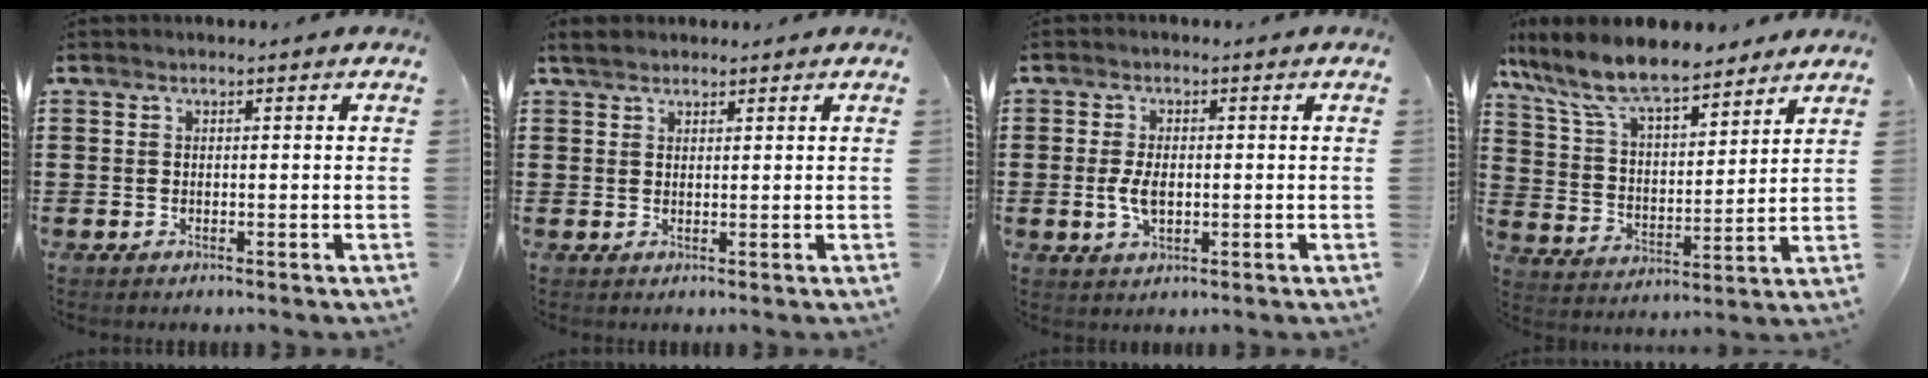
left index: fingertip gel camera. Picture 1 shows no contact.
{"total": 2.0, "force": [1.8, 0.8, 0.6], "torque": [-0.017, 0.007, 0.034]}
{"total": 4.1, "force": [-0.3, 2.1, 3.5], "torque": [-0.081, -0.001, -0.009]}
{"total": 10.3, "force": [9.0, 2.1, 4.5], "torque": [-0.124, -0.042, 0.158]}